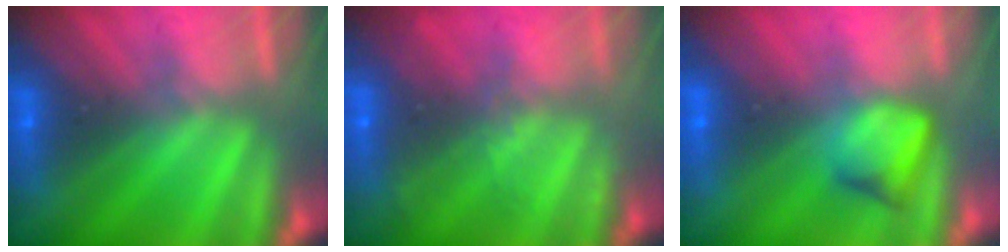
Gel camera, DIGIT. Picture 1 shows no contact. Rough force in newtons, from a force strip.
{"total": 2.2}
{"total": 4.6}